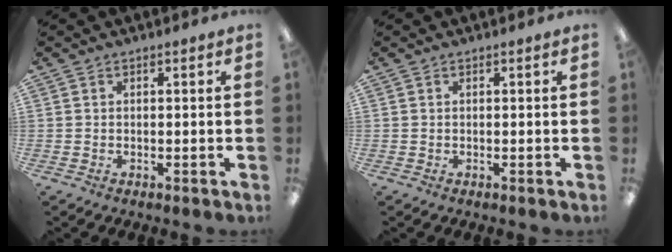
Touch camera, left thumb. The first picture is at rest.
{"total": 0.0}